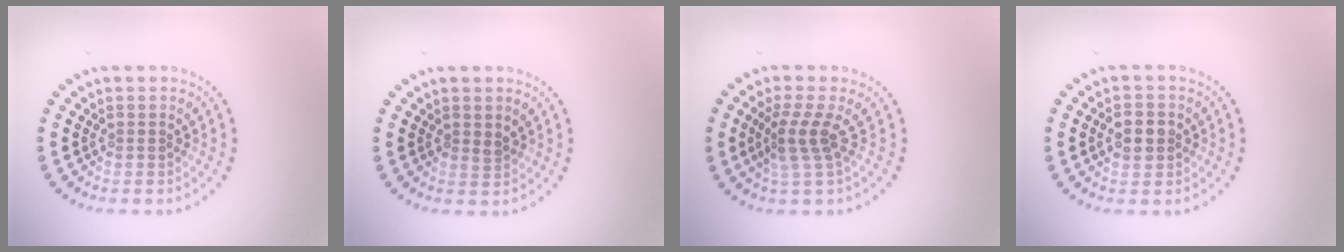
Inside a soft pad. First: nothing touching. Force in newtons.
{"total": 0.9, "press": 0.8, "slide": 0.5}
{"total": 2.5, "press": 1.9, "slide": 1.7}
{"total": 3.0, "press": 3.0, "slide": 0.2}